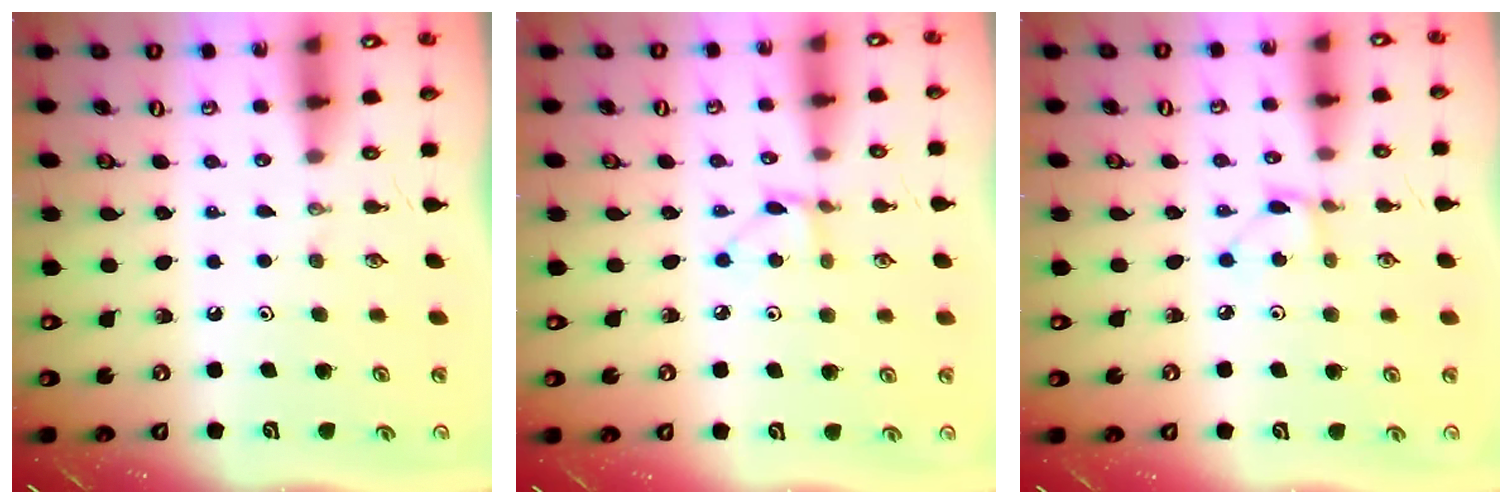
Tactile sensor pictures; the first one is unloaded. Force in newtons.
{"total": 2.6, "press": 2.6, "slide": 0.3}
{"total": 2.8, "press": 2.8, "slide": 0.3}